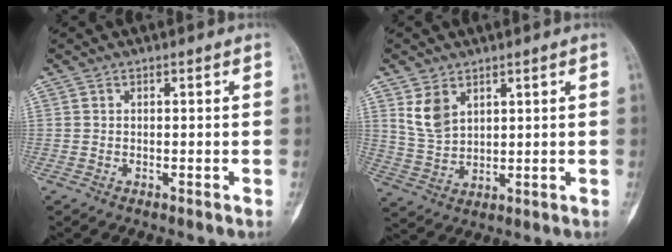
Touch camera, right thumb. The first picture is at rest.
{"total": 6.4, "force": [3.3, 4.1, 3.6], "torque": [-0.057, -0.014, 0.078]}